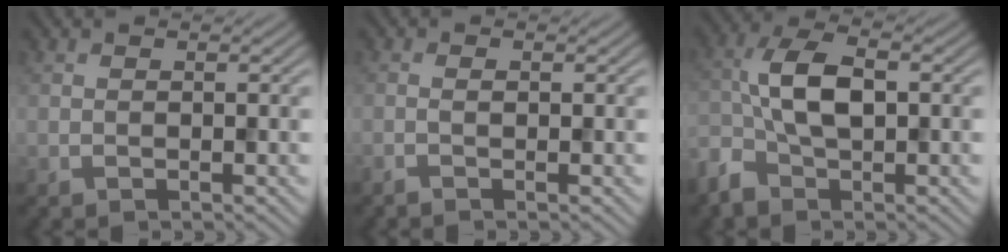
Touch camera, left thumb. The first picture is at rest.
{"total": 1.0, "force": [-0.5, 0.1, 0.9], "torque": [-0.017, 0.003, -0.012]}
{"total": 6.6, "force": [-1.6, 3.4, 5.4], "torque": [-0.128, 0.011, -0.042]}